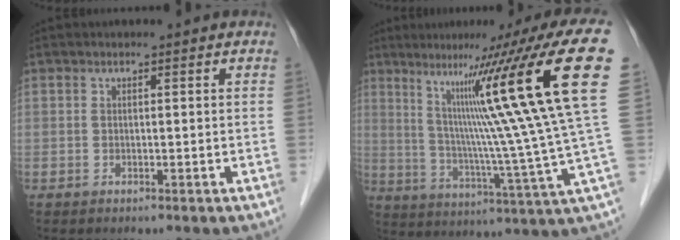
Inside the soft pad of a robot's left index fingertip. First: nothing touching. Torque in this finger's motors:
{"motor_torque": [2.14, 0.00, 1.05, 0.21]}